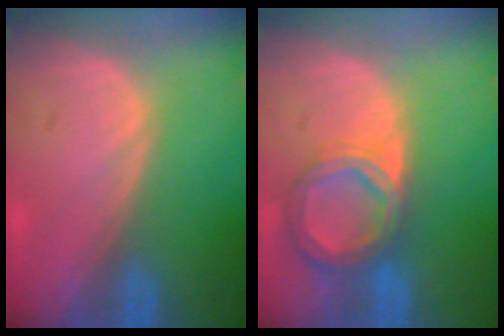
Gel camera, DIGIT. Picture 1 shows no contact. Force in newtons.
{"total": 6.8, "press": 6.2, "slide": 2.6}